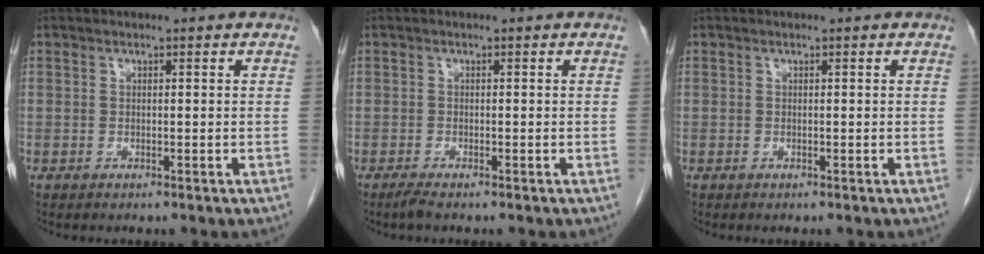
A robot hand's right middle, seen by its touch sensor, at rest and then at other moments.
{"total": 1.1, "force": [-0.8, -0.1, 0.7], "torque": [-0.024, -0.006, -0.019]}
{"total": 0.0}